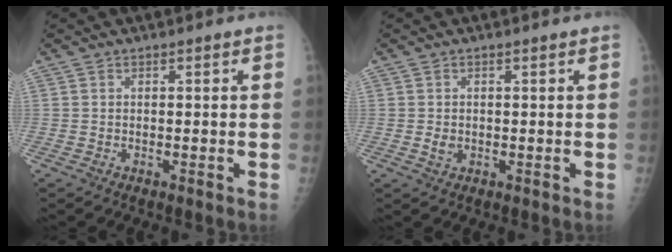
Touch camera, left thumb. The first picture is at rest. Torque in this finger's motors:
{"motor_torque": [-0.36, -0.16, 0.07, 0.00, 0.01]}